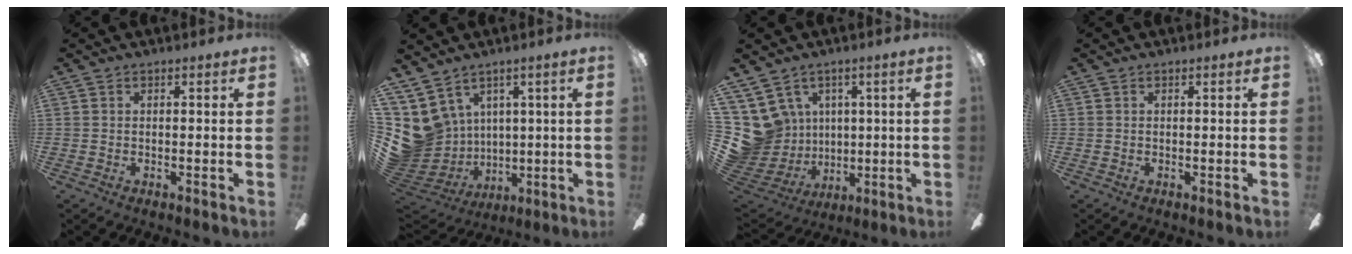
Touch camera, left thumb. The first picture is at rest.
{"total": 11.2, "force": [4.1, 9.6, 4.0], "torque": [-0.141, -0.044, 0.084]}
{"total": 13.1, "force": [3.6, 12.0, 4.1], "torque": [-0.137, -0.036, 0.084]}
{"total": 0.0}